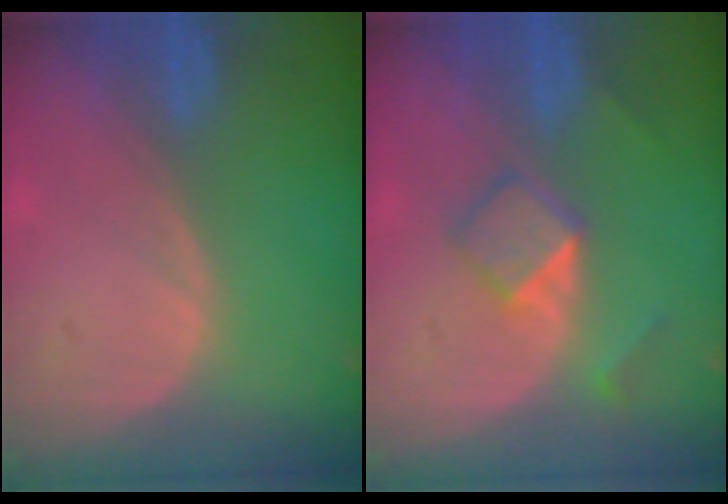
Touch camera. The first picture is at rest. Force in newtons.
{"total": 5.3, "press": 4.5, "slide": 2.8}